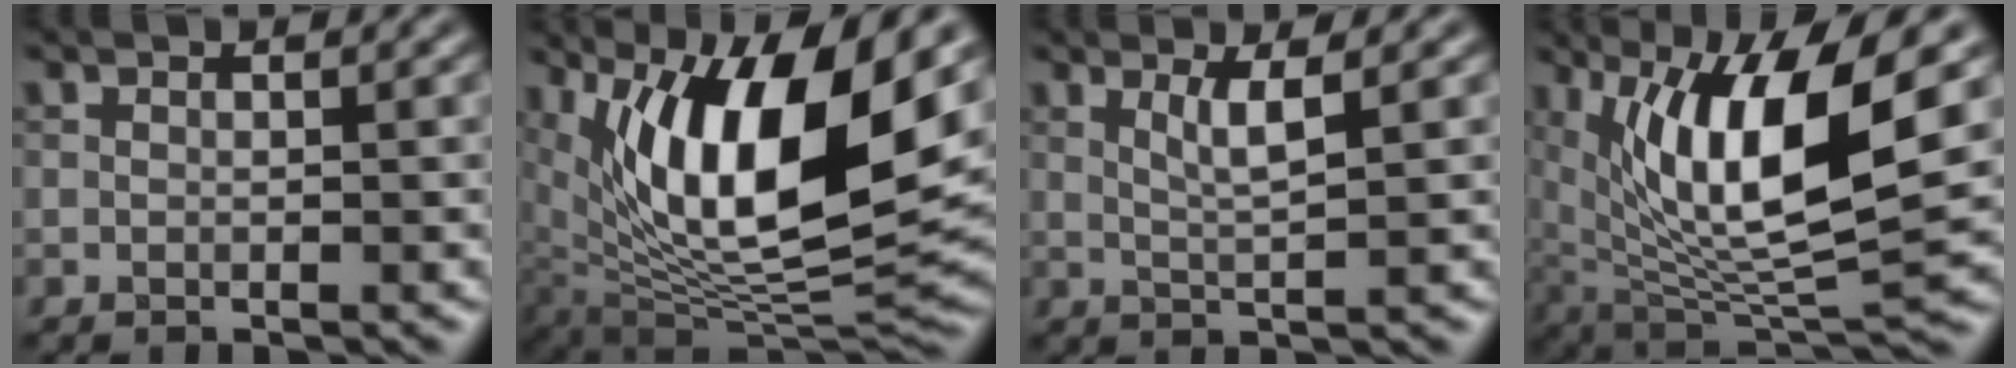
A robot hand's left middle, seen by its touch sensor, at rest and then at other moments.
{"total": 14.7, "force": [4.9, 5.7, 12.7], "torque": [-0.203, -0.011, 0.087]}
{"total": 2.3, "force": [0.8, 0.2, 2.2], "torque": [-0.044, -0.003, 0.017]}
{"total": 11.7, "force": [3.6, 3.3, 10.7], "torque": [-0.189, -0.009, 0.072]}